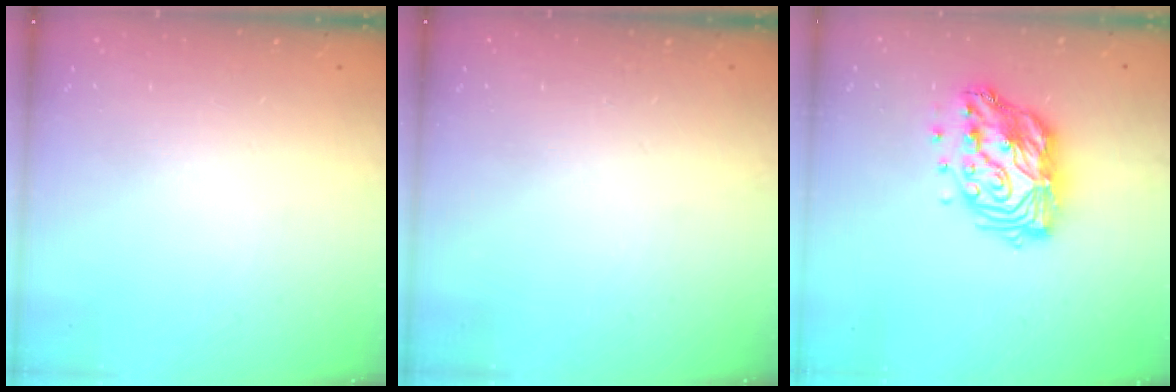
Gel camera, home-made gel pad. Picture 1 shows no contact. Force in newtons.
{"total": 0.0}
{"total": 15.4, "press": 15.4, "slide": 1.4}